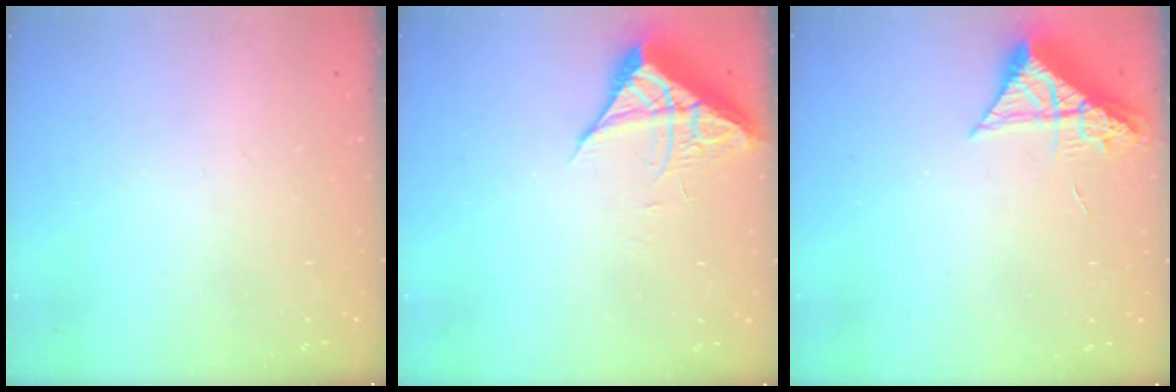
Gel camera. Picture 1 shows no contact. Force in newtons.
{"total": 6.6, "press": 6.6, "slide": 0.3}
{"total": 8.4, "press": 8.4, "slide": 0.8}